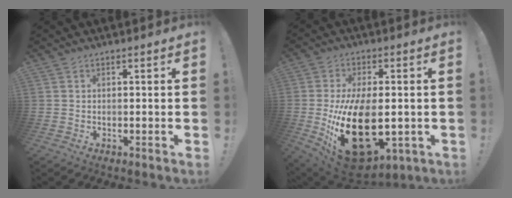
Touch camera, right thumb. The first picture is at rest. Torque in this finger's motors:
{"motor_torque": [1.19, 1.34, 2.66, -0.12, 0.90]}